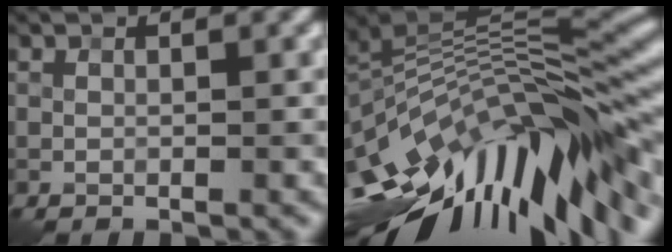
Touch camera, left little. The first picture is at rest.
{"total": 15.5, "force": [-5.6, 5.1, 13.5], "torque": [-0.235, 0.016, -0.105]}